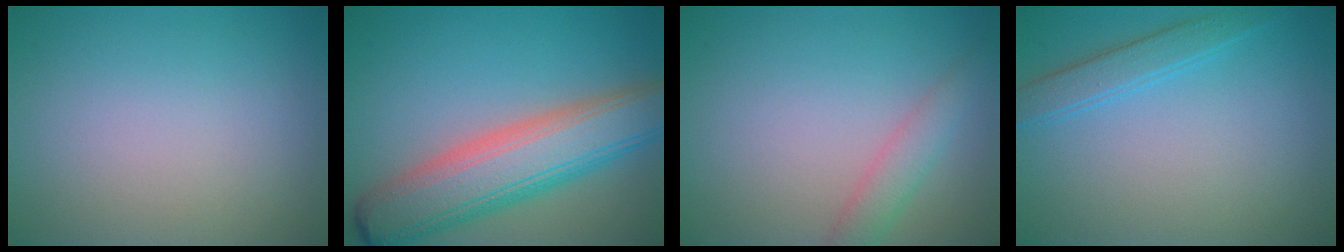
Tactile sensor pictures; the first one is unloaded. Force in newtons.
{"total": 8.7, "press": 8.7, "slide": 0.4}
{"total": 2.2, "press": 2.2, "slide": 0.2}
{"total": 2.2, "press": 2.2, "slide": 0.2}